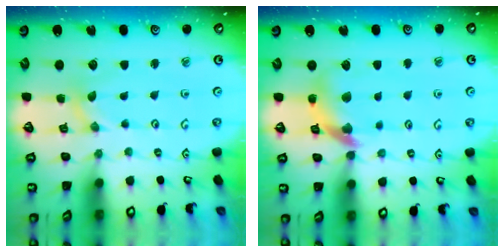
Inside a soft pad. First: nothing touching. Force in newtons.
{"total": 12.6, "press": 12.5, "slide": 1.5}